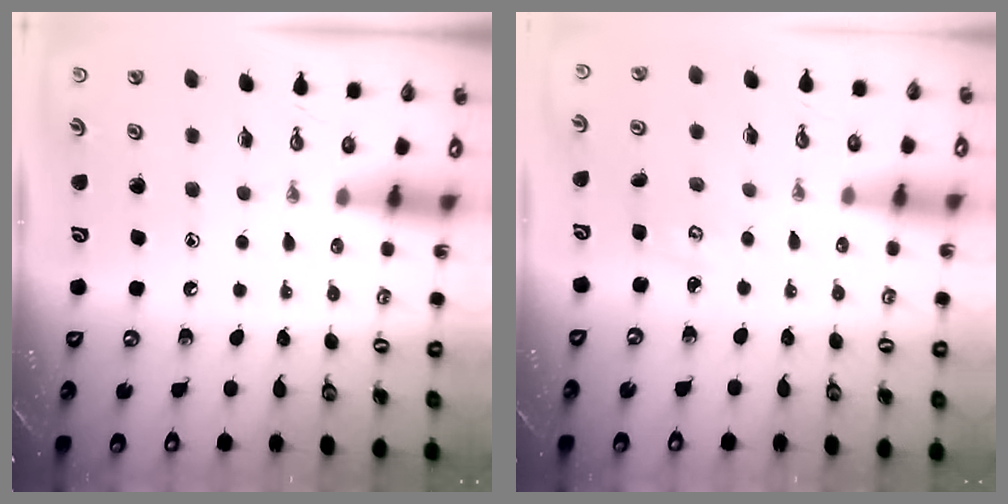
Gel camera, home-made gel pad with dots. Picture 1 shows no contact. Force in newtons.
{"total": 2.9, "press": 2.9, "slide": 0.3}